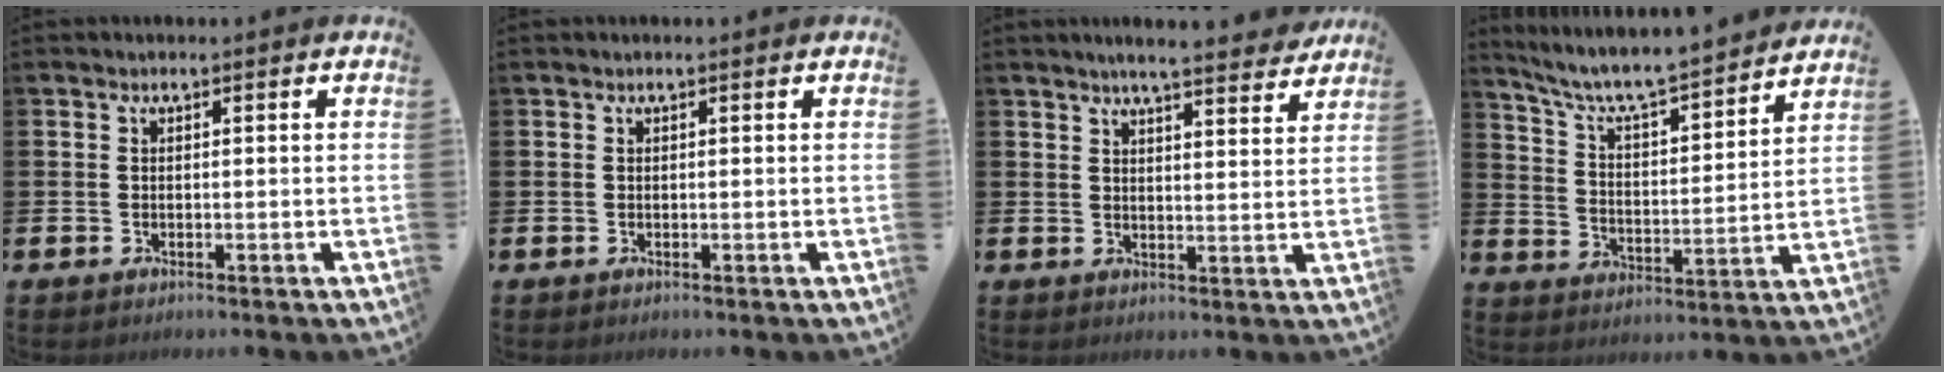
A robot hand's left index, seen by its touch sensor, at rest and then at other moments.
{"total": 0.0}
{"total": 5.6, "force": [5.3, -0.1, 1.6], "torque": [-0.033, -0.031, 0.091]}
{"total": 7.0, "force": [6.5, 0.8, 2.5], "torque": [-0.081, -0.052, 0.109]}